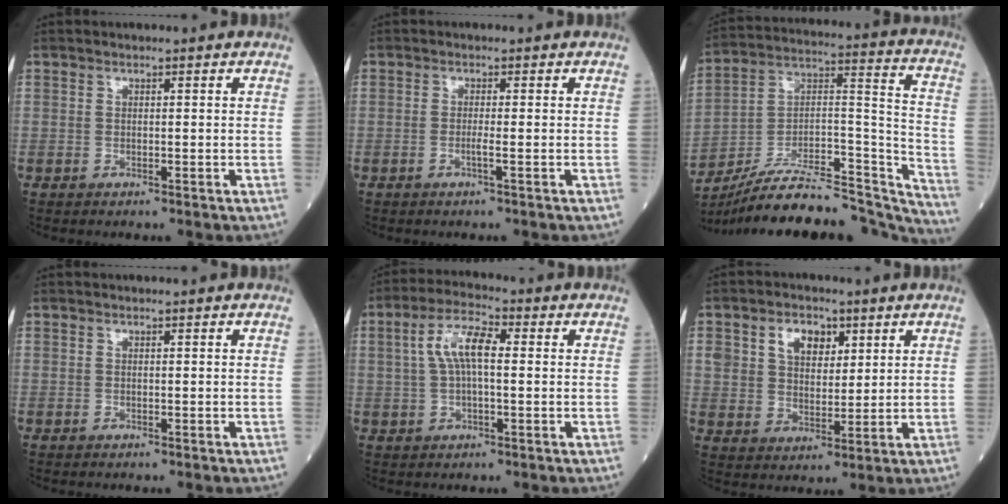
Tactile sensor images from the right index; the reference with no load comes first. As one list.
[{"total": 1.2, "force": [-0.5, -0.3, 1.1], "torque": [-0.020, -0.001, -0.012]}, {"total": 28.9, "force": [-26.2, 6.1, 10.5], "torque": [-0.125, 0.035, -0.388]}, {"total": 0.0}, {"total": 7.0, "force": [1.1, 2.2, 6.5], "torque": [-0.135, 0.022, 0.021]}, {"total": 7.0, "force": [3.0, 4.7, 4.2], "torque": [-0.076, 0.017, 0.060]}]